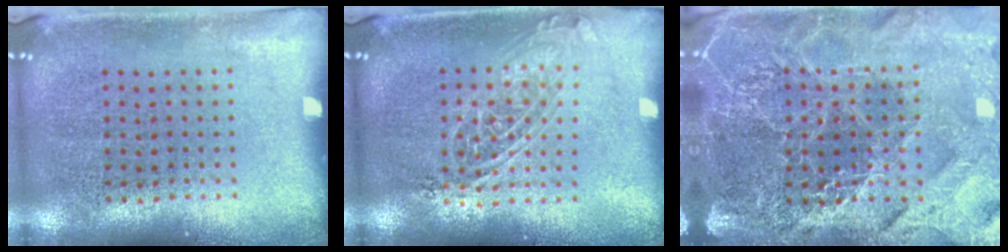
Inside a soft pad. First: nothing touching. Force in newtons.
{"total": 1.4, "press": 1.3, "slide": 0.7}
{"total": 5.3, "press": 4.8, "slide": 2.4}